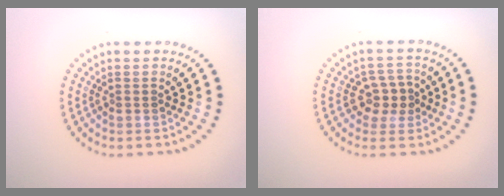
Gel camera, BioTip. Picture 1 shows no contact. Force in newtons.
{"total": 2.8, "press": 2.7, "slide": 1.0}